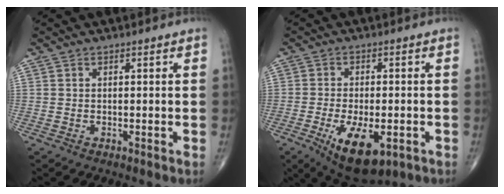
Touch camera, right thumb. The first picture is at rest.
{"total": 12.1, "force": [-4.7, 5.4, 9.7], "torque": [-0.152, -0.004, -0.063]}